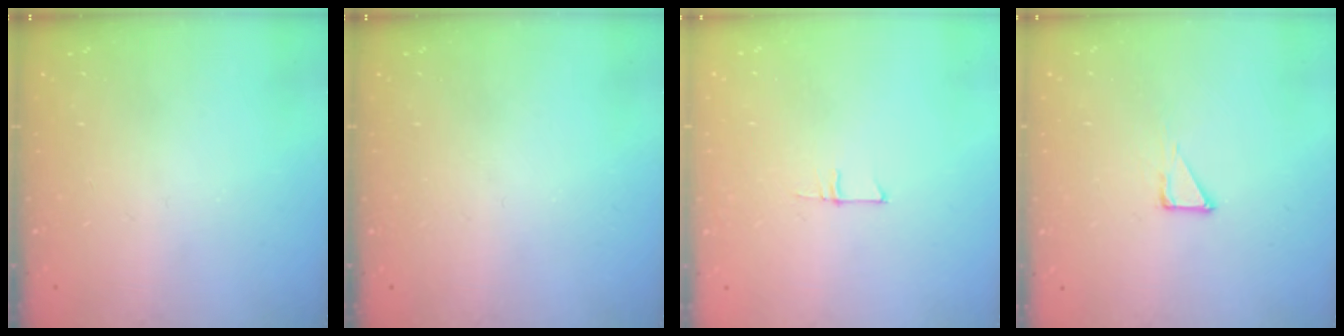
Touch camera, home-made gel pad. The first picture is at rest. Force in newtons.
{"total": 0.0}
{"total": 4.8, "press": 4.8, "slide": 0.3}
{"total": 5.1, "press": 5.0, "slide": 0.4}